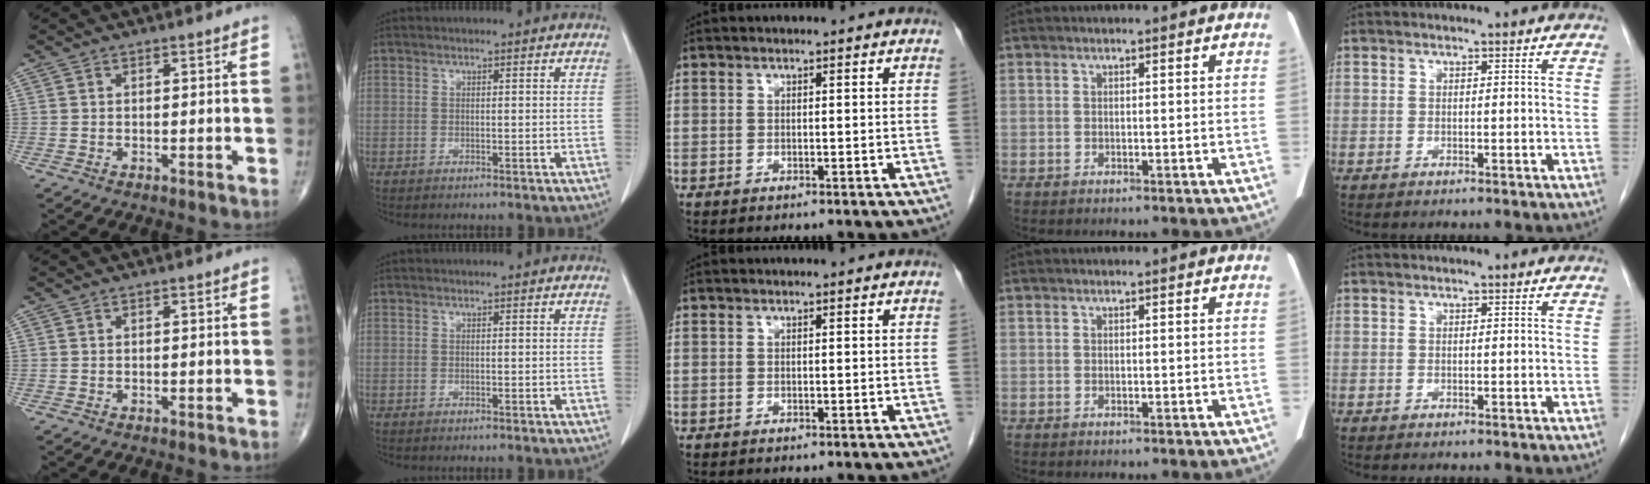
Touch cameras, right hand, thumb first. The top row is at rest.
{}